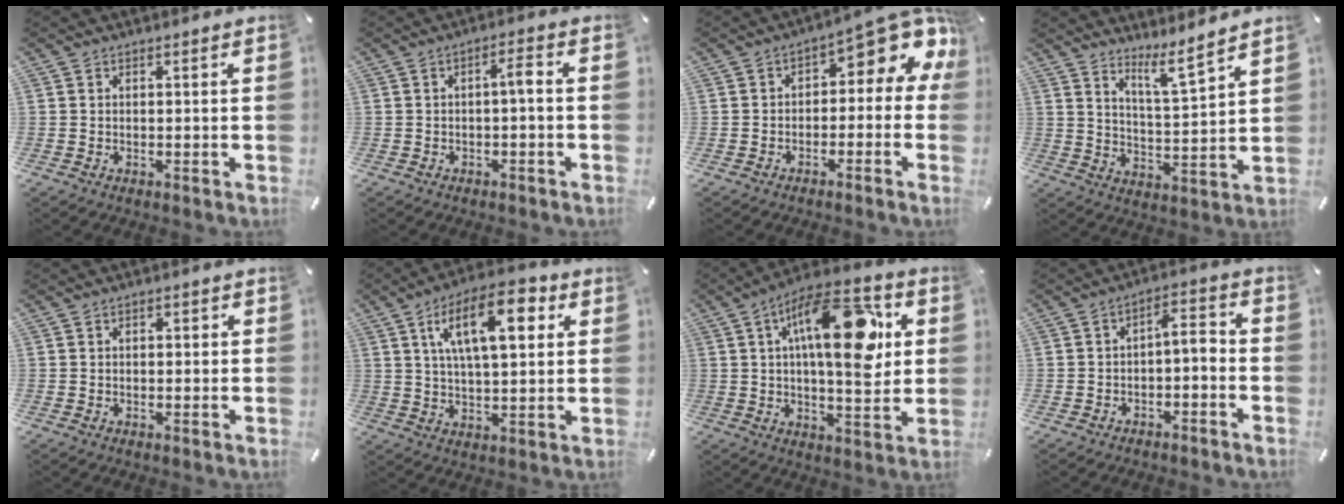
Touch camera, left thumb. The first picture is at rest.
{"total": 3.5, "force": [-0.6, 0.9, 3.4], "torque": [-0.061, 0.011, -0.014]}
{"total": 7.9, "force": [3.5, 3.9, 5.8], "torque": [-0.076, -0.033, 0.060]}
{"total": 8.0, "force": [6.8, 0.5, 4.0], "torque": [-0.067, -0.051, 0.117]}
{"total": 1.2, "force": [-0.1, 0.9, 0.8], "torque": [-0.014, 0.006, -0.005]}
{"total": 15.7, "force": [6.2, 6.9, 12.6], "torque": [-0.200, -0.004, 0.102]}
{"total": 20.7, "force": [6.6, 8.7, 17.6], "torque": [-0.276, -0.017, 0.098]}
{"total": 4.8, "force": [-2.3, 2.3, 3.6], "torque": [-0.064, 0.019, -0.047]}